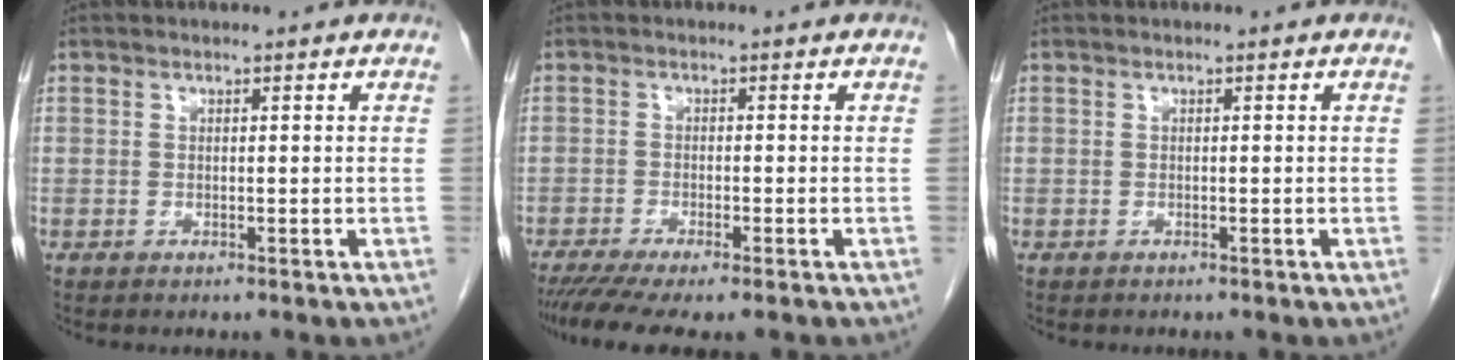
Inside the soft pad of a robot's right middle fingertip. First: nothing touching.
{"total": 8.5, "force": [-6.8, 1.0, 5.1], "torque": [-0.073, -0.015, -0.107]}
{"total": 0.0}